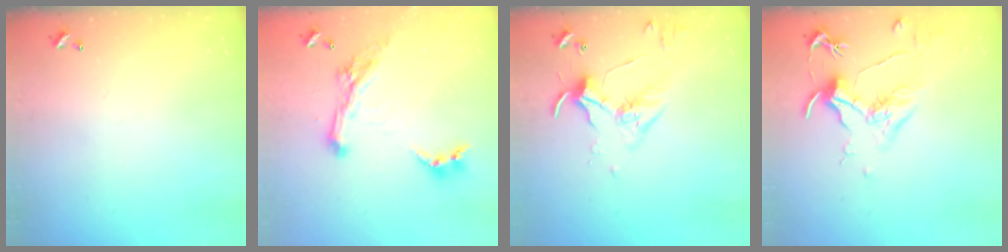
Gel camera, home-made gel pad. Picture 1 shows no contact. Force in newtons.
{"total": 3.6, "press": 3.5, "slide": 1.0}
{"total": 3.4, "press": 3.3, "slide": 0.7}
{"total": 1.7, "press": 1.5, "slide": 0.9}